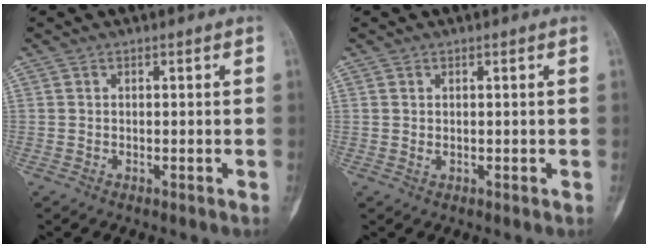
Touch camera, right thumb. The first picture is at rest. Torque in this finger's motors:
{"motor_torque": [-0.15, 0.24, 0.09, 0.01, 0.03]}